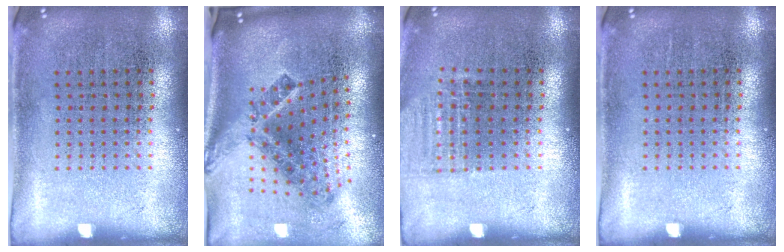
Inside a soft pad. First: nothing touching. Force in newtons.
{"total": 2.5, "press": 1.5, "slide": 2.0}
{"total": 1.0, "press": 1.0, "slide": 0.4}
{"total": 0.0}